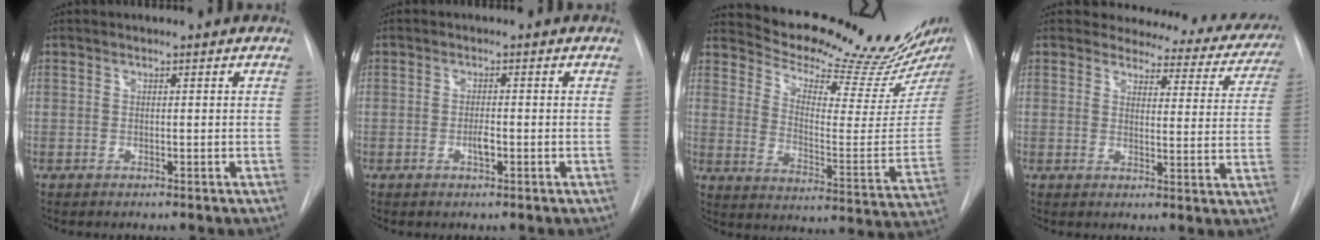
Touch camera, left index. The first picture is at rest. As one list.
[{"total": 1.6, "force": [-0.6, 0.4, 1.4], "torque": [-0.027, 0.000, -0.012]}, {"total": 23.6, "force": [21.8, 1.0, 8.9], "torque": [-0.131, -0.097, 0.293]}, {"total": 16.2, "force": [15.1, 5.1, 2.7], "torque": [0.003, -0.062, 0.141]}]